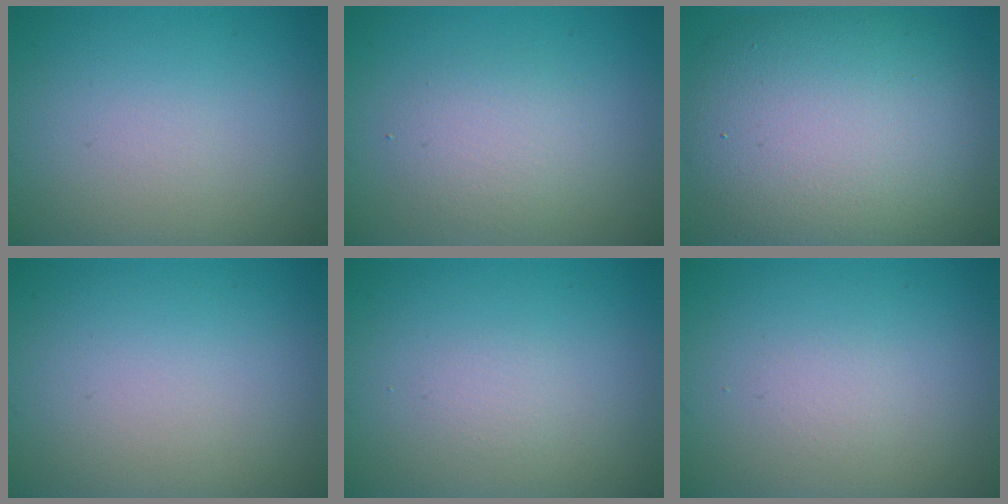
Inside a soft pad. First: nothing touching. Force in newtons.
{"total": 2.5, "press": 2.5, "slide": 0.2}
{"total": 11.8, "press": 11.8, "slide": 0.7}
{"total": 0.0}
{"total": 0.8, "press": 0.8, "slide": 0.0}
{"total": 0.7, "press": 0.7, "slide": 0.0}